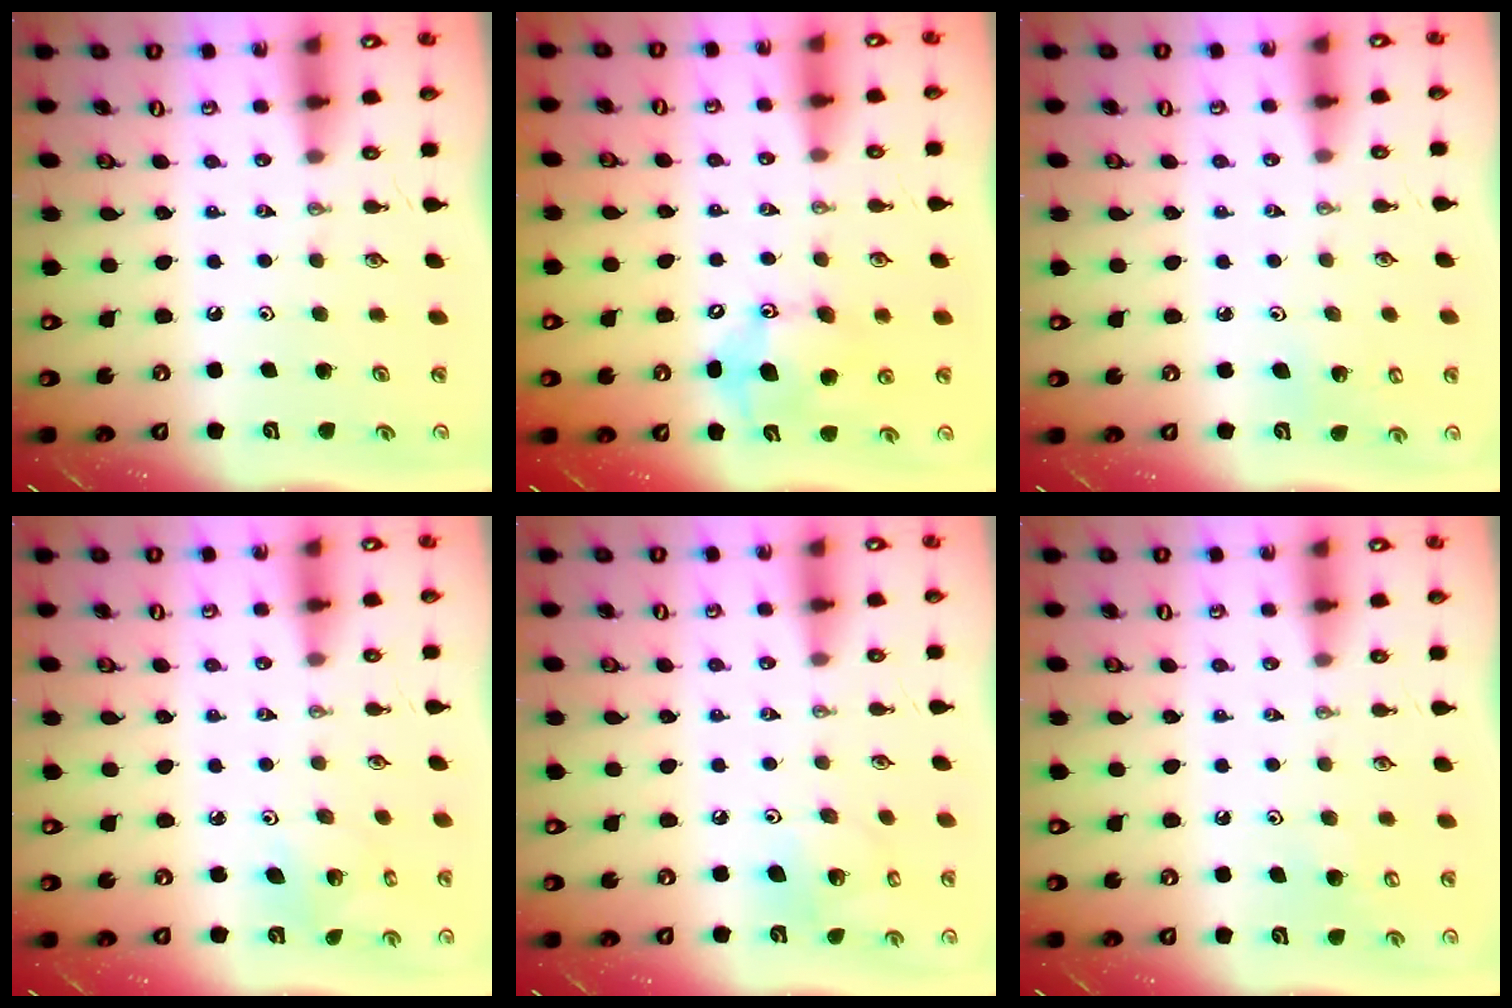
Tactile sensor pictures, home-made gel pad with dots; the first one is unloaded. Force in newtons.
{"total": 11.8, "press": 11.6, "slide": 1.9}
{"total": 4.4, "press": 4.1, "slide": 1.4}
{"total": 3.9, "press": 3.9, "slide": 0.2}
{"total": 8.2, "press": 7.8, "slide": 2.5}
{"total": 5.0, "press": 4.9, "slide": 0.3}